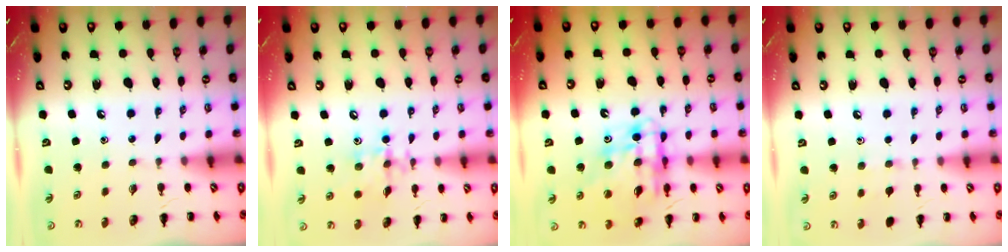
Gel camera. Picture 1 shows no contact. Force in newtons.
{"total": 9.7, "press": 9.6, "slide": 0.9}
{"total": 15.6, "press": 15.1, "slide": 4.0}
{"total": 4.9, "press": 4.6, "slide": 1.7}